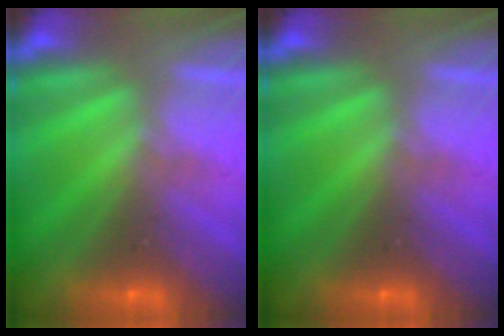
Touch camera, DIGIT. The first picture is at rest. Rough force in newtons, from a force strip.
{"total": 0.0}